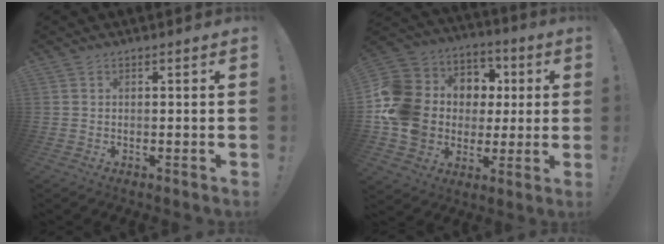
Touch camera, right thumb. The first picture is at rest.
{"total": 17.9, "force": [0.5, 15.8, 8.4], "torque": [-0.141, 0.007, 0.047]}